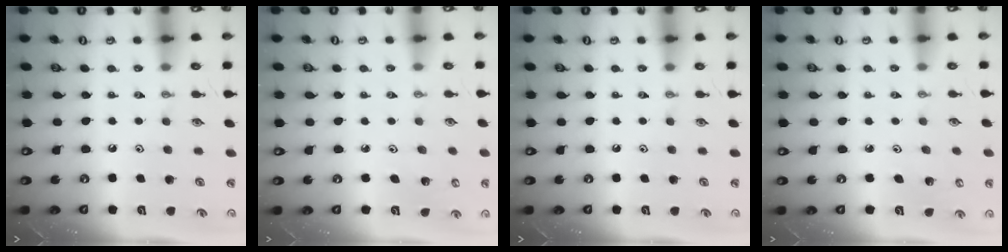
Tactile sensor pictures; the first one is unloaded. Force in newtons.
{"total": 2.9, "press": 2.9, "slide": 0.2}
{"total": 0.0}
{"total": 2.9, "press": 2.9, "slide": 0.2}